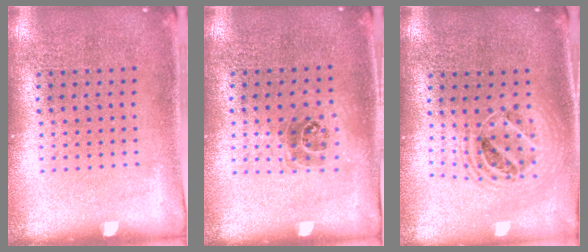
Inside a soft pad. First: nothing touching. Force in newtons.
{"total": 1.0, "press": 0.9, "slide": 0.5}
{"total": 1.8, "press": 1.5, "slide": 1.1}